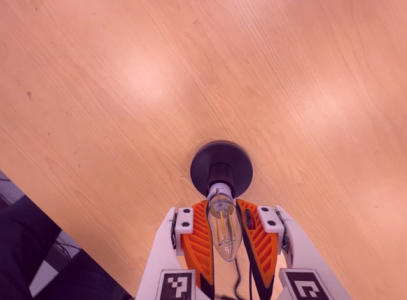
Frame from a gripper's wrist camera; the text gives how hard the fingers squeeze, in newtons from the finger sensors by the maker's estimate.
{"total": 17.3, "left": 16.2, "right": 18.4}